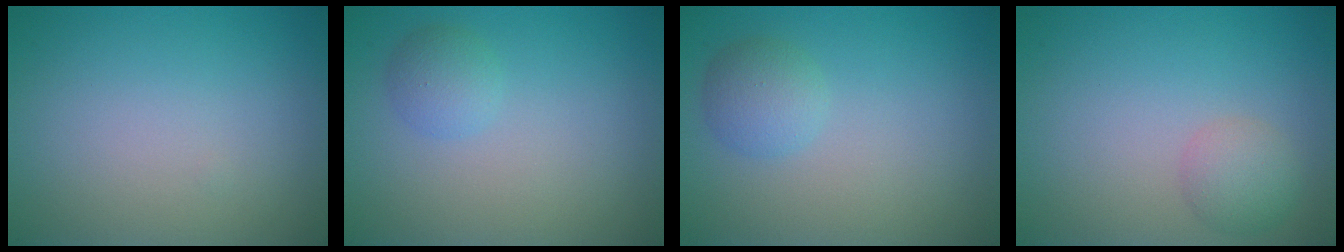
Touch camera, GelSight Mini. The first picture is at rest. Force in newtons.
{"total": 1.7, "press": 1.7, "slide": 0.1}
{"total": 2.2, "press": 2.2, "slide": 0.1}
{"total": 2.2, "press": 2.2, "slide": 0.1}